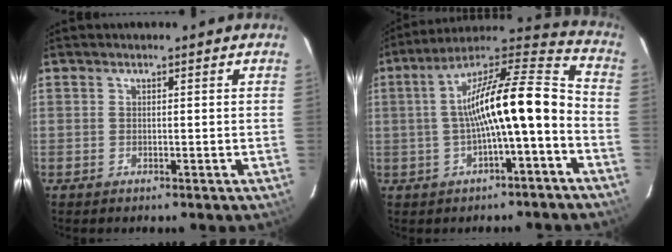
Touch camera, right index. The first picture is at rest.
{"total": 16.8, "force": [-3.1, 3.1, 16.2], "torque": [-0.265, 0.032, -0.050]}